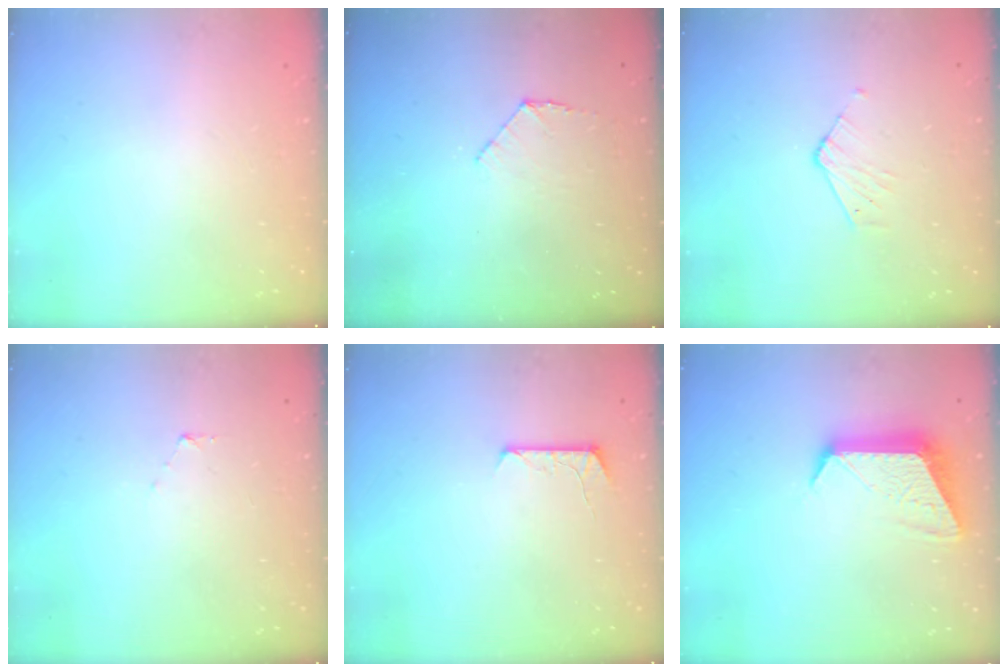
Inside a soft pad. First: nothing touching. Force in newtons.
{"total": 5.6, "press": 5.6, "slide": 0.5}
{"total": 3.7, "press": 3.7, "slide": 0.3}
{"total": 3.5, "press": 3.5, "slide": 0.3}
{"total": 7.9, "press": 7.9, "slide": 0.6}
{"total": 12.1, "press": 12.1, "slide": 1.0}